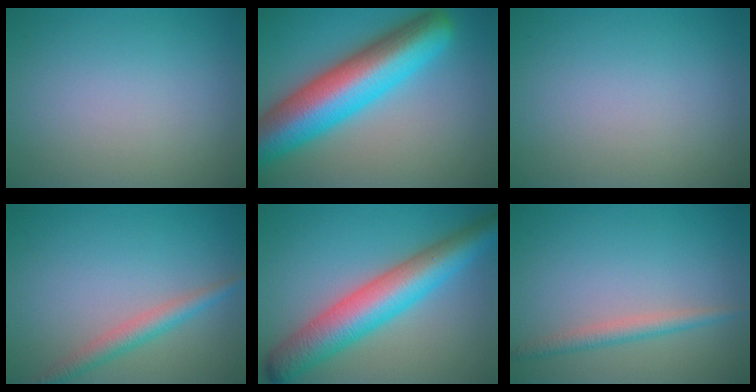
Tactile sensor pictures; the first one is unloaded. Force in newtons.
{"total": 11.9, "press": 11.9, "slide": 0.4}
{"total": 0.0}
{"total": 2.7, "press": 2.7, "slide": 0.1}
{"total": 8.5, "press": 8.5, "slide": 0.1}
{"total": 2.0, "press": 2.0, "slide": 0.0}